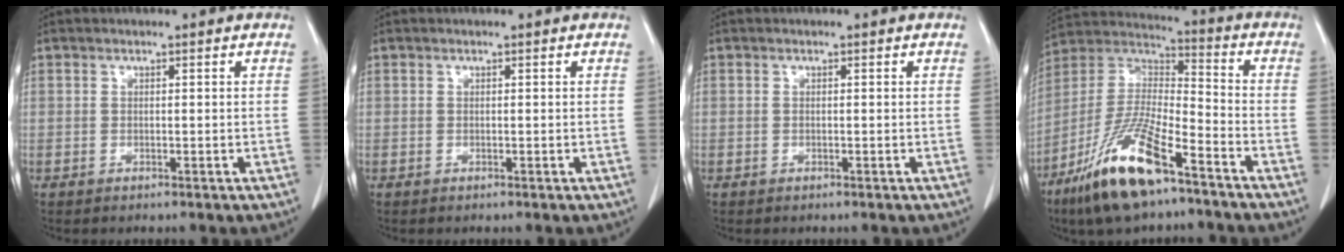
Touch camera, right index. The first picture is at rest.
{"total": 0.0}
{"total": 0.0}
{"total": 17.0, "force": [-10.6, 3.7, 12.8], "torque": [-0.276, -0.019, -0.198]}